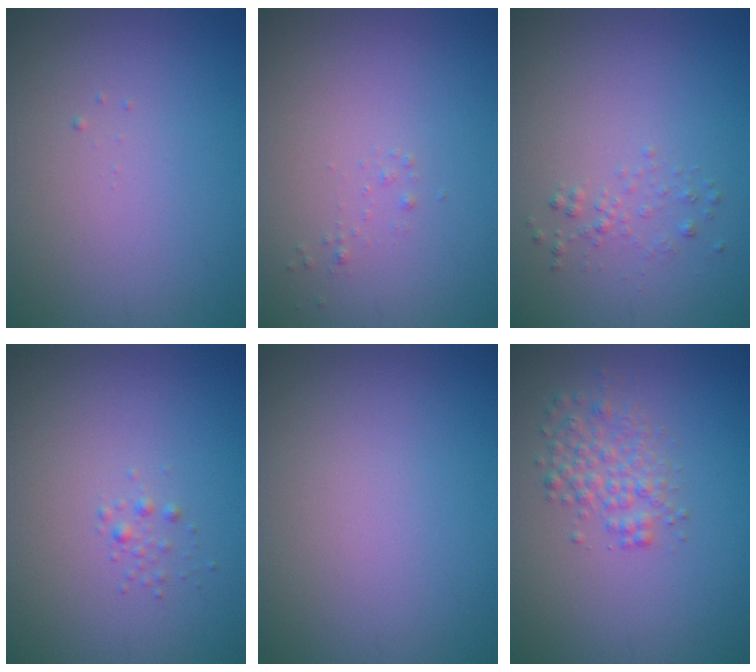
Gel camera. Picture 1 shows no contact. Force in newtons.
{"total": 0.5, "press": 0.5, "slide": 0.0}
{"total": 1.0, "press": 1.0, "slide": 0.0}
{"total": 0.7, "press": 0.7, "slide": 0.0}
{"total": 0.0}
{"total": 2.6, "press": 2.6, "slide": 0.1}